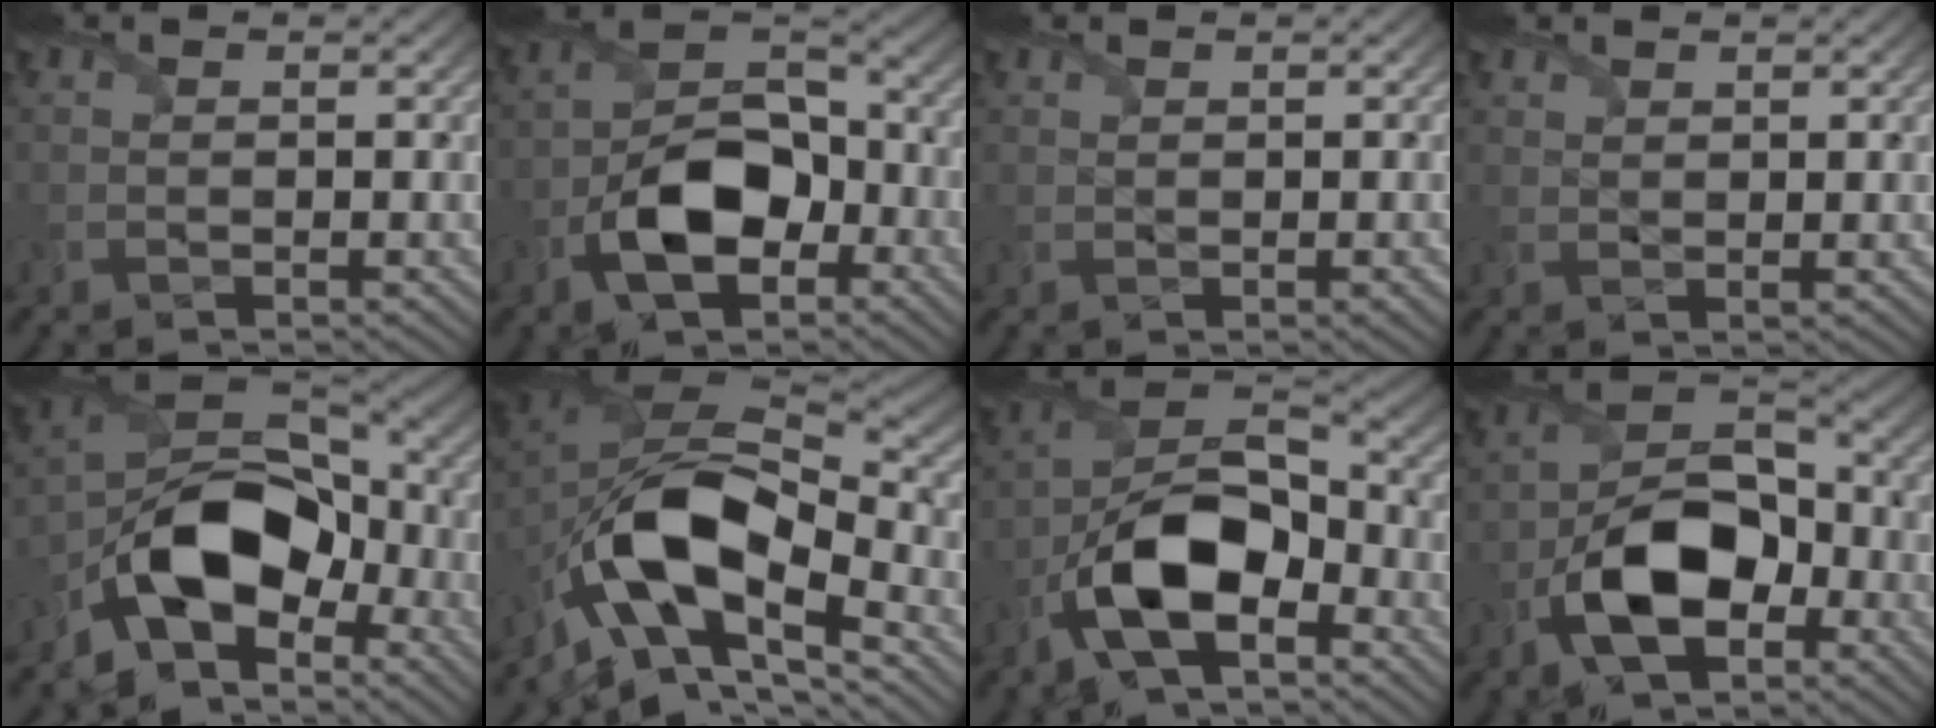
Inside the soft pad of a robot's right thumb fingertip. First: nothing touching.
{"total": 10.7, "force": [-4.4, 6.2, 7.5], "torque": [-0.143, 0.001, -0.087]}
{"total": 1.0, "force": [0.8, 0.3, 0.5], "torque": [-0.009, 0.001, 0.018]}
{"total": 1.7, "force": [1.6, 0.4, 0.3], "torque": [-0.010, 0.001, 0.037]}
{"total": 13.1, "force": [-6.0, 7.7, 8.8], "torque": [-0.174, -0.009, -0.126]}
{"total": 14.4, "force": [-5.9, 7.6, 10.6], "torque": [-0.200, -0.018, -0.115]}
{"total": 13.2, "force": [-6.1, 6.7, 9.6], "torque": [-0.200, -0.015, -0.128]}
{"total": 11.9, "force": [-5.0, 6.8, 8.4], "torque": [-0.164, -0.002, -0.101]}